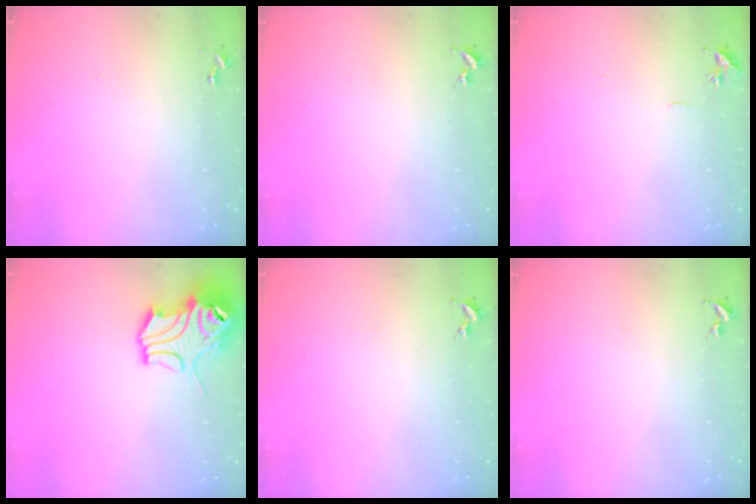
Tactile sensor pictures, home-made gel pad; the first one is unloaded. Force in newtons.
{"total": 0.0}
{"total": 4.8, "press": 4.8, "slide": 0.5}
{"total": 12.8, "press": 12.7, "slide": 1.7}
{"total": 0.0}
{"total": 0.0}